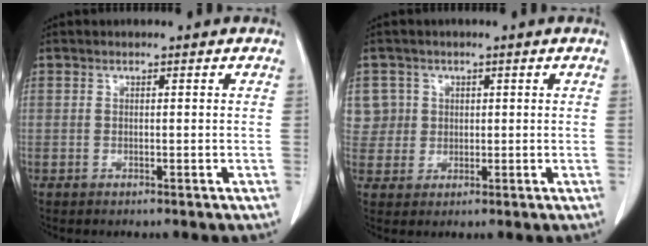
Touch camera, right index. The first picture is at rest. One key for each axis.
{"total": 4.6, "fx": 1.4, "fy": 4.3, "fz": -0.4, "tx": 0.025, "ty": 0.009, "tz": 0.029}